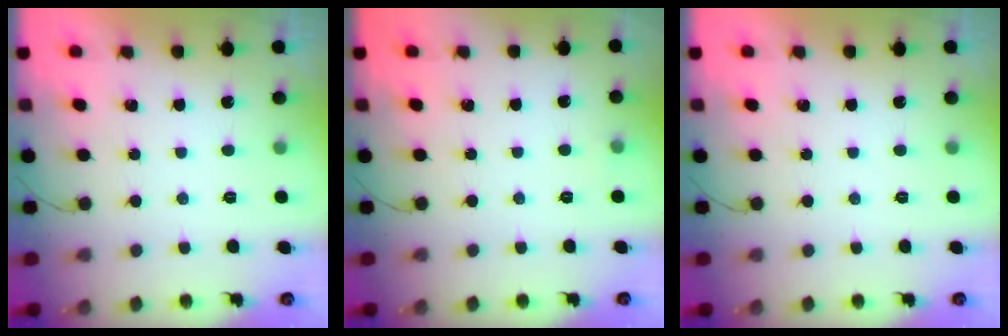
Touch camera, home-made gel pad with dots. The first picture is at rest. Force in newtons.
{"total": 2.7, "press": 2.0, "slide": 1.8}
{"total": 0.0}